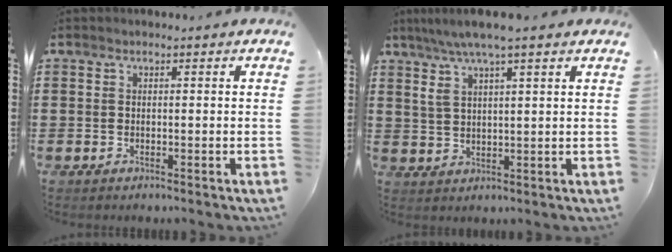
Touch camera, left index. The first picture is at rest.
{"total": 5.5, "force": [3.9, 0.7, 3.9], "torque": [-0.084, -0.004, 0.067]}